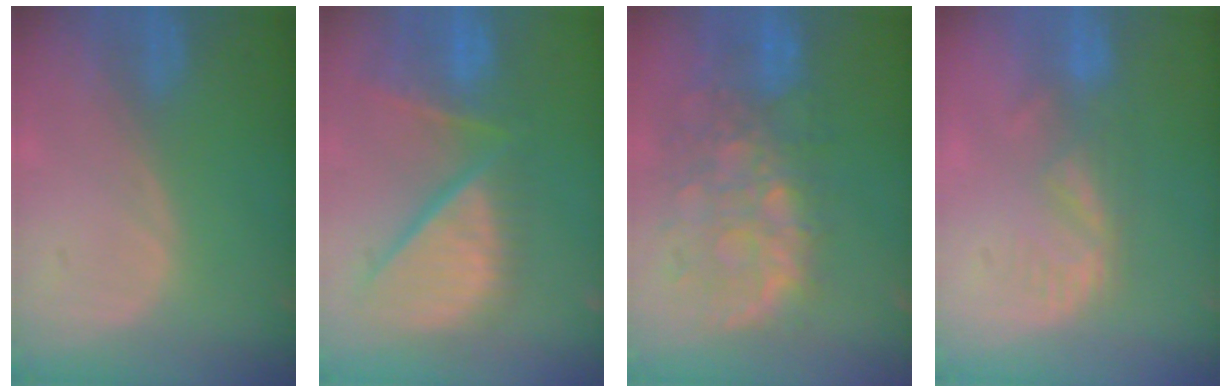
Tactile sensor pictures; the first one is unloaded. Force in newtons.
{"total": 13.1, "press": 10.8, "slide": 7.3}
{"total": 11.2, "press": 9.8, "slide": 5.6}
{"total": 4.3, "press": 4.0, "slide": 1.7}